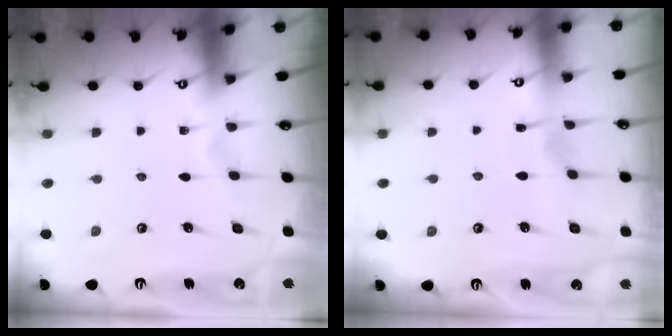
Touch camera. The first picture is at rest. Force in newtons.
{"total": 3.7, "press": 3.7, "slide": 0.4}